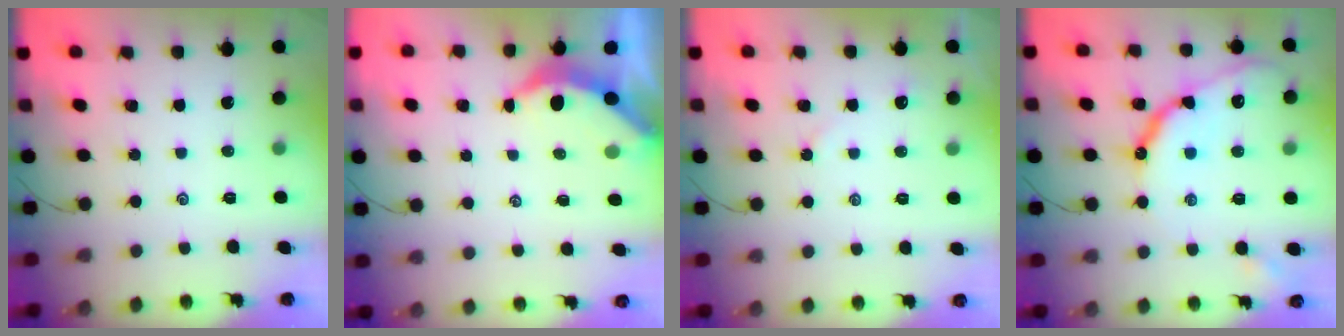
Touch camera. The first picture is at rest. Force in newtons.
{"total": 3.8, "press": 3.8, "slide": 0.4}
{"total": 2.6, "press": 2.5, "slide": 0.3}
{"total": 13.1, "press": 13.1, "slide": 0.7}